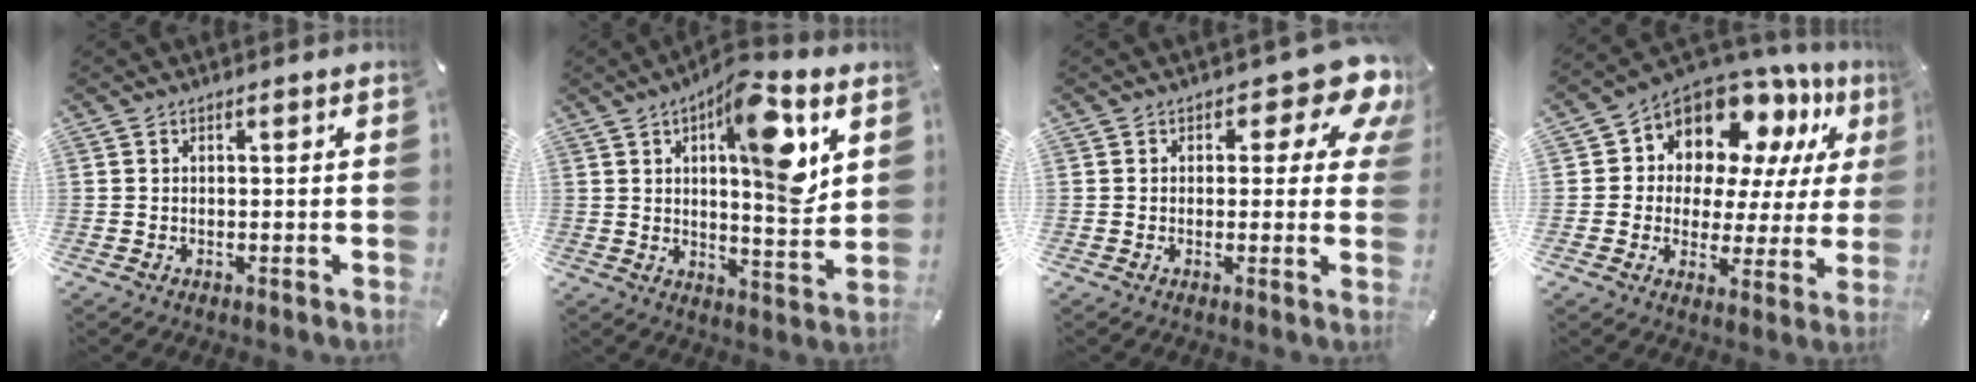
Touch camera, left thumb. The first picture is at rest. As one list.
[{"total": 15.7, "force": [6.3, 5.3, 13.4], "torque": [-0.192, -0.028, 0.096]}, {"total": 10.3, "force": [4.9, 5.2, 7.3], "torque": [-0.082, -0.029, 0.080]}, {"total": 11.2, "force": [8.3, 7.1, 2.5], "torque": [-0.053, -0.076, 0.156]}]